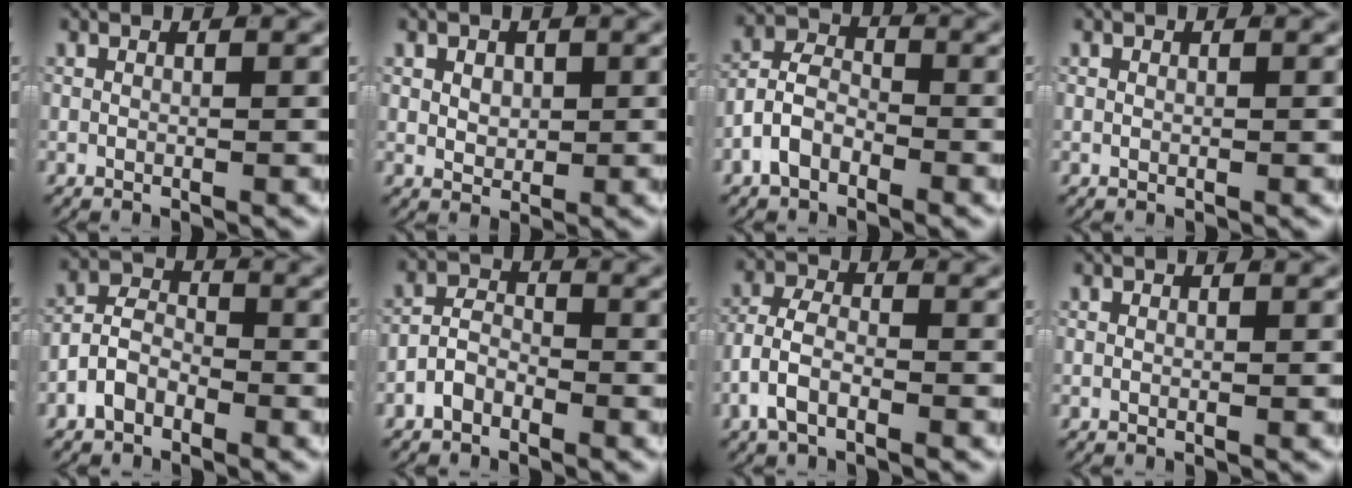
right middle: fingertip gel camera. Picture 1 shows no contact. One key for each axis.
{"total": 1.9, "fx": 0.4, "fy": 1.4, "fz": 1.2, "tx": -0.024, "ty": -0.015, "tz": 0.021}
{"total": 4.1, "fx": -1.9, "fy": 2.8, "fz": 2.2, "tx": -0.030, "ty": -0.003, "tz": -0.043}
{"total": 0.0}
{"total": 3.4, "fx": -1.8, "fy": 2.4, "fz": 1.7, "tx": -0.016, "ty": -0.002, "tz": -0.041}
{"total": 2.5, "fx": -1.7, "fy": 1.6, "fz": 1.0, "tx": -0.004, "ty": -0.001, "tz": -0.037}
{"total": 4.0, "fx": -1.8, "fy": 2.3, "fz": 2.7, "tx": -0.049, "ty": -0.002, "tz": -0.036}
{"total": 0.0}